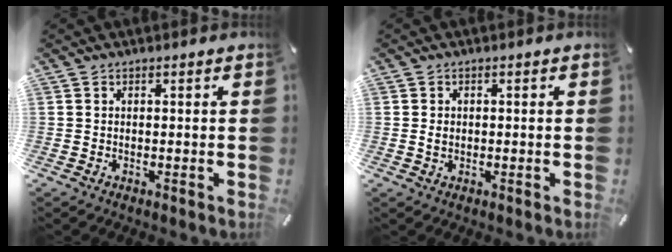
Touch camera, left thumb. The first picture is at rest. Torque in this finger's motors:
{"motor_torque": [-0.14, -0.55, -0.16, 0.18, 0.05]}